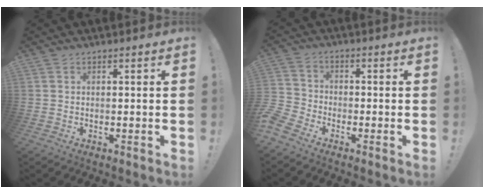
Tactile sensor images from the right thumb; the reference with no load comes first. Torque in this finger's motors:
{"motor_torque": [0.05, -0.05, -0.12, -0.15, 0.01]}